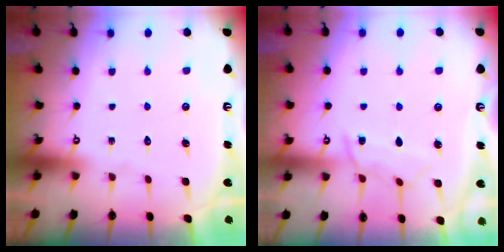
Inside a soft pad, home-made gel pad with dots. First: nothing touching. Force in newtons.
{"total": 6.8, "press": 6.7, "slide": 0.8}